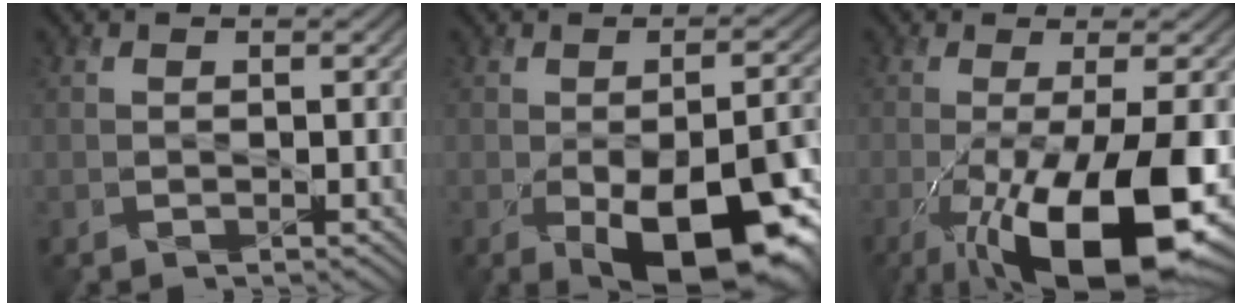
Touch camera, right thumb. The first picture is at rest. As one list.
[{"total": 15.0, "force": [-6.1, 6.5, 12.1], "torque": [-0.166, -0.023, -0.086]}, {"total": 15.0, "force": [-5.5, 4.2, 13.3], "torque": [-0.213, -0.031, -0.083]}]